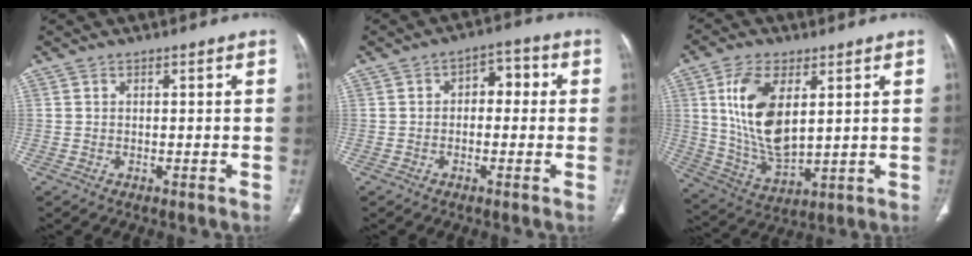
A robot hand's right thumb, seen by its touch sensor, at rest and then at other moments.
{"total": 5.0, "force": [0.4, 3.2, 3.8], "torque": [-0.027, 0.019, -0.004]}
{"total": 14.5, "force": [4.1, 7.1, 11.9], "torque": [-0.226, -0.025, 0.089]}